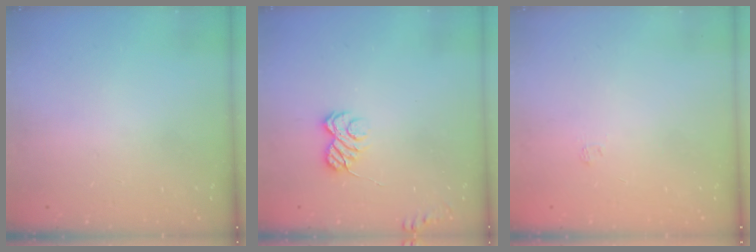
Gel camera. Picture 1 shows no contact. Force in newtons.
{"total": 6.7, "press": 6.5, "slide": 1.4}
{"total": 1.8, "press": 1.4, "slide": 1.1}